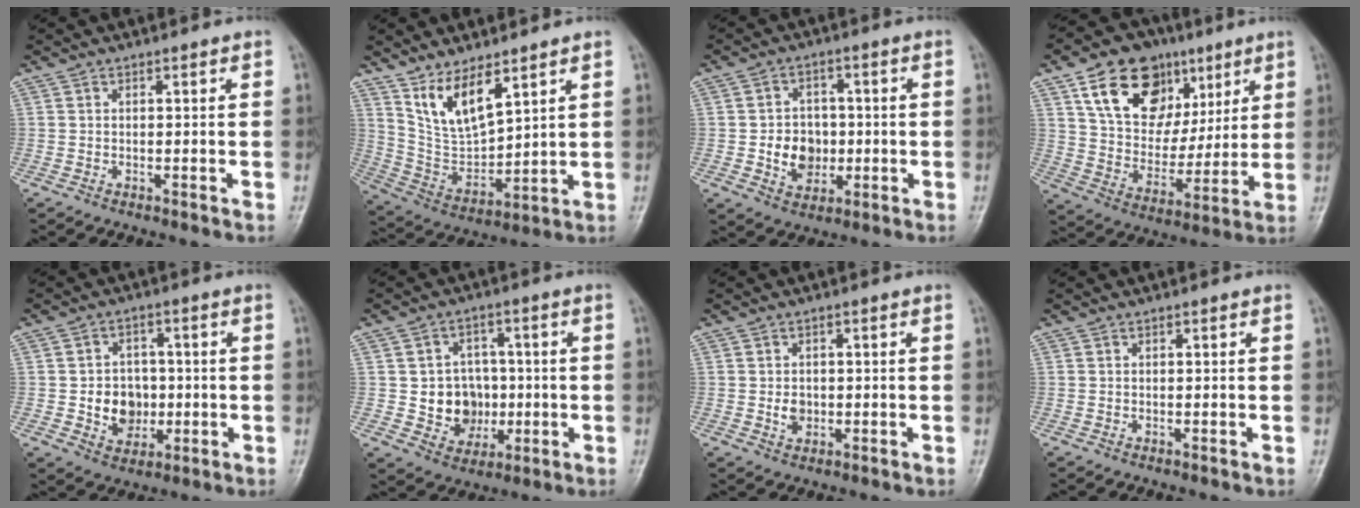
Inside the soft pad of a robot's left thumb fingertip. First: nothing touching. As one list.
[{"total": 10.2, "force": [6.6, 3.9, 6.8], "torque": [-0.113, -0.043, 0.148]}, {"total": 7.9, "force": [-0.9, 6.5, 4.4], "torque": [-0.037, 0.009, -0.013]}, {"total": 19.0, "force": [9.3, 13.2, 10.0], "torque": [-0.118, -0.020, 0.165]}, {"total": 8.0, "force": [-0.8, 6.7, 4.3], "torque": [-0.029, 0.008, -0.010]}, {"total": 9.5, "force": [-0.6, 8.3, 4.5], "torque": [-0.023, 0.010, -0.001]}, {"total": 2.8, "force": [-0.3, 2.3, 1.6], "torque": [-0.017, 0.001, -0.001]}, {"total": 0.0}]